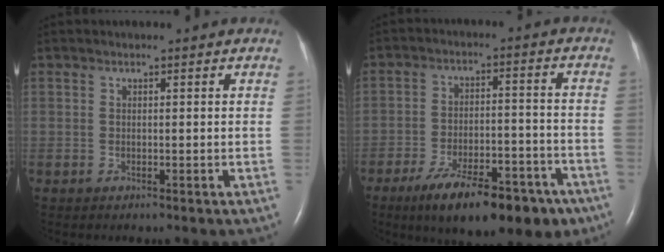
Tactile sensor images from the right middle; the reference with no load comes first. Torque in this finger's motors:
{"motor_torque": [1.27, -0.87, 0.26, 0.16]}